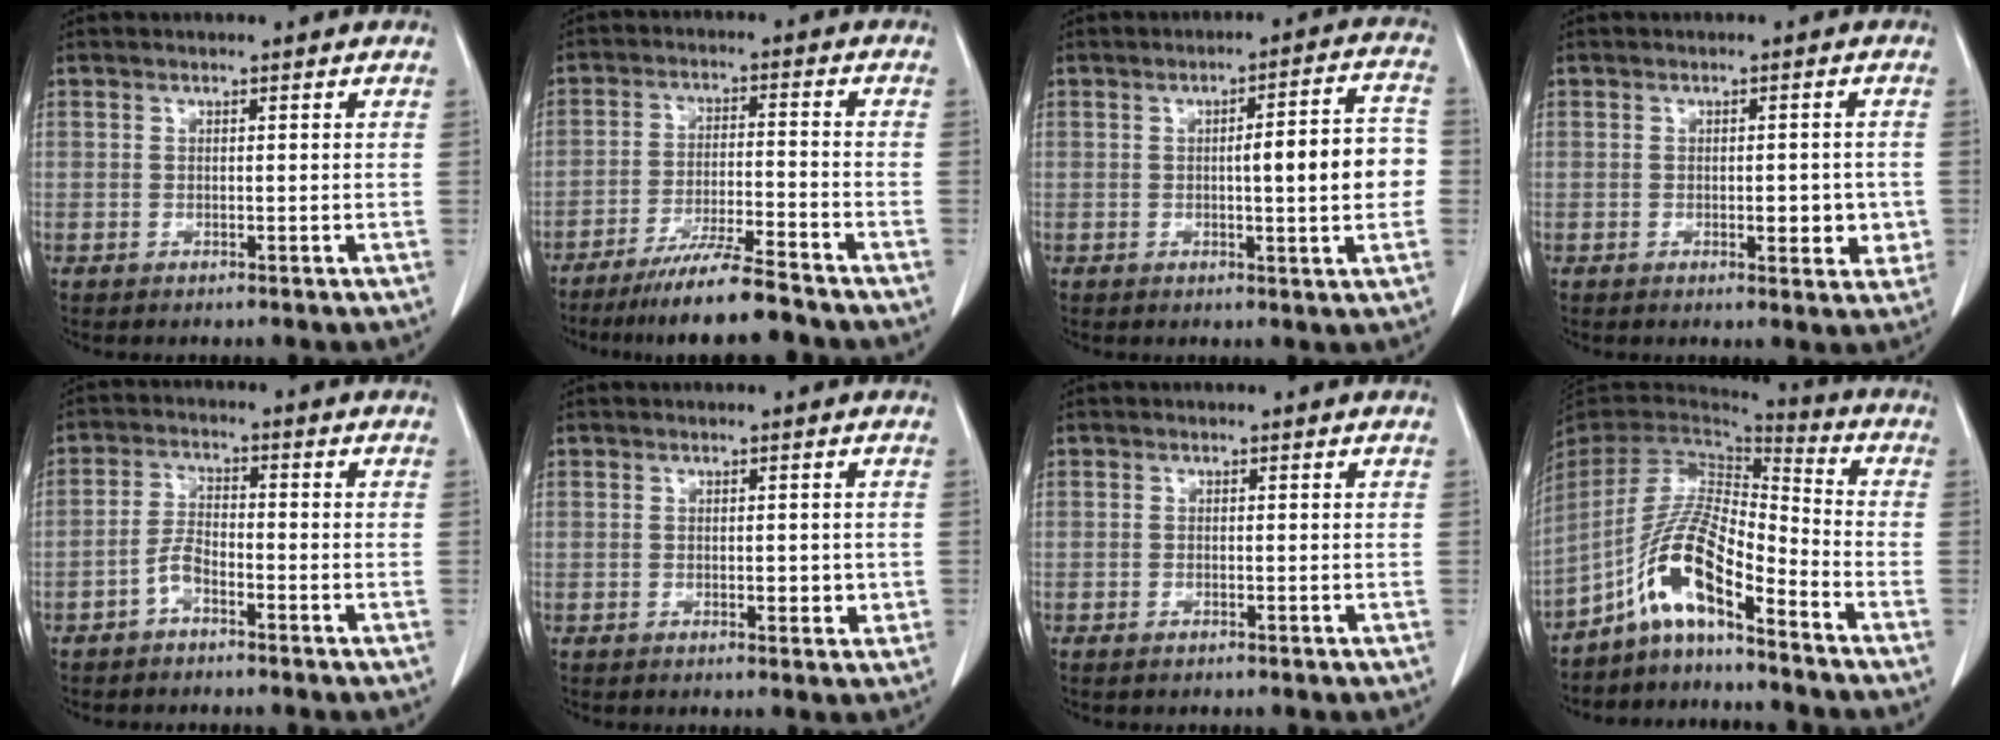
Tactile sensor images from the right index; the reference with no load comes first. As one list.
[{"total": 9.1, "force": [-7.6, -0.6, 4.8], "torque": [-0.074, -0.027, -0.133]}, {"total": 9.5, "force": [-0.4, 1.4, 9.3], "torque": [-0.117, 0.024, -0.006]}, {"total": 4.3, "force": [-0.8, 2.0, 3.8], "torque": [-0.037, 0.000, -0.007]}, {"total": 3.3, "force": [-2.2, 1.2, 2.1], "torque": [-0.043, 0.010, -0.044]}, {"total": 2.2, "force": [-0.2, 1.3, 1.8], "torque": [-0.018, 0.001, 0.000]}, {"total": 0.6, "force": [-0.5, 0.1, 0.3], "torque": [-0.009, -0.001, -0.007]}, {"total": 11.2, "force": [-7.0, 1.9, 8.5], "torque": [-0.175, 0.013, -0.132]}]